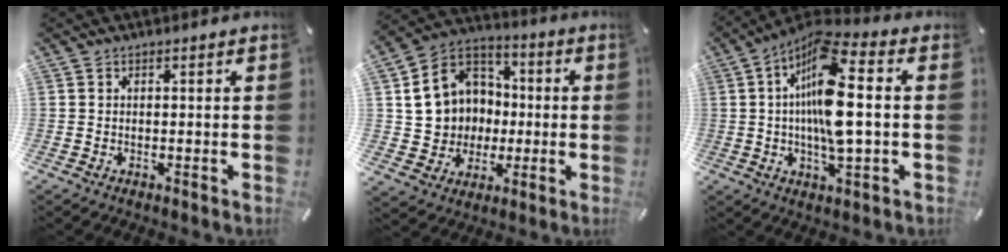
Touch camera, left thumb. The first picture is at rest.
{"total": 14.1, "force": [-0.1, 13.7, 3.5], "torque": [-0.070, 0.002, 0.009]}
{"total": 16.1, "force": [1.3, 5.1, 15.2], "torque": [-0.299, -0.006, 0.016]}